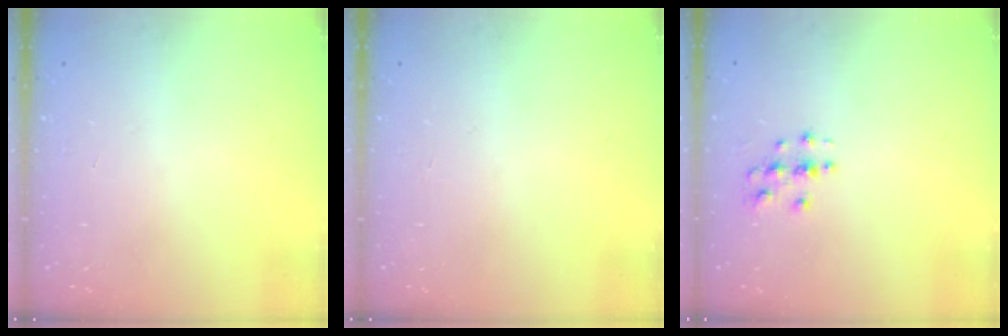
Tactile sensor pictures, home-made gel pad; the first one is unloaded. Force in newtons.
{"total": 0.0}
{"total": 2.8, "press": 2.8, "slide": 0.3}